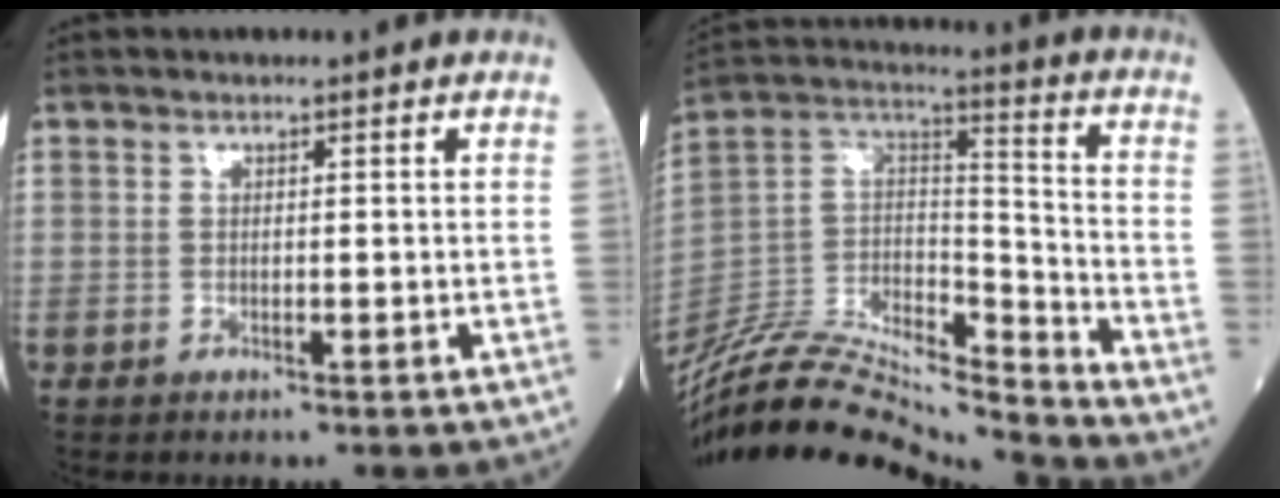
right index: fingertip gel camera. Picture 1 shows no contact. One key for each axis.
{"total": 21.8, "fx": -20.7, "fy": 1.8, "fz": 6.5, "tx": -0.138, "ty": 0.020, "tz": -0.368}